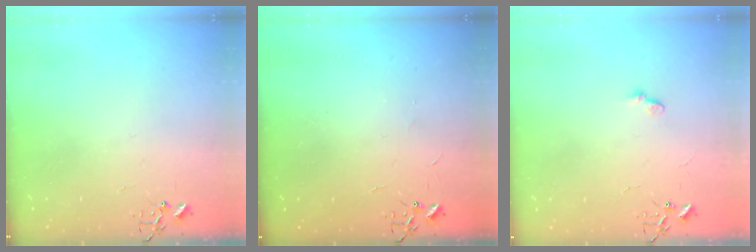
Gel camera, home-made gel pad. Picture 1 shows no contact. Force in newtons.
{"total": 1.9, "press": 1.9, "slide": 0.3}
{"total": 5.4, "press": 5.4, "slide": 0.6}